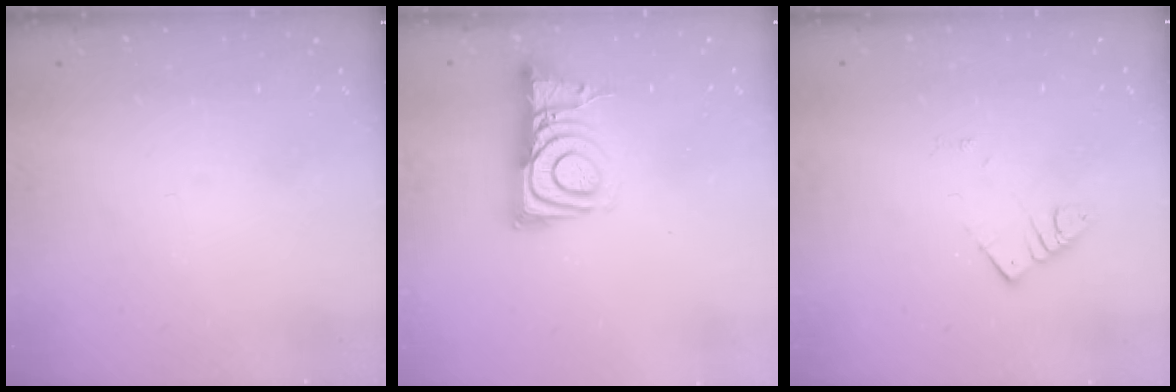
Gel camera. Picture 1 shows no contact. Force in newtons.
{"total": 8.3, "press": 8.3, "slide": 0.7}
{"total": 2.6, "press": 2.6, "slide": 0.1}